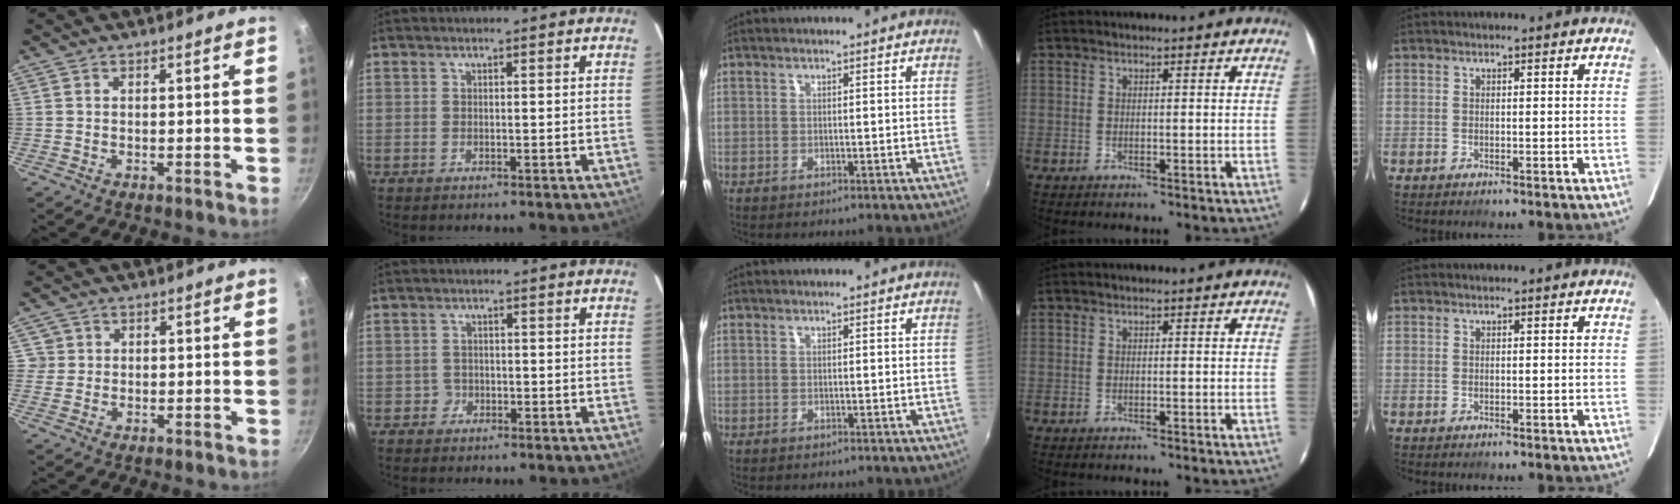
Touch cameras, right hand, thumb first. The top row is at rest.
{"thumb": {"total": 2.3, "force": [0.5, 2.2, 0.1], "torque": [0.020, 0.010, 0.005]}, "index": {"total": 1.8, "force": [-0.8, 1.6, -0.1], "torque": [0.002, 0.006, -0.011]}}